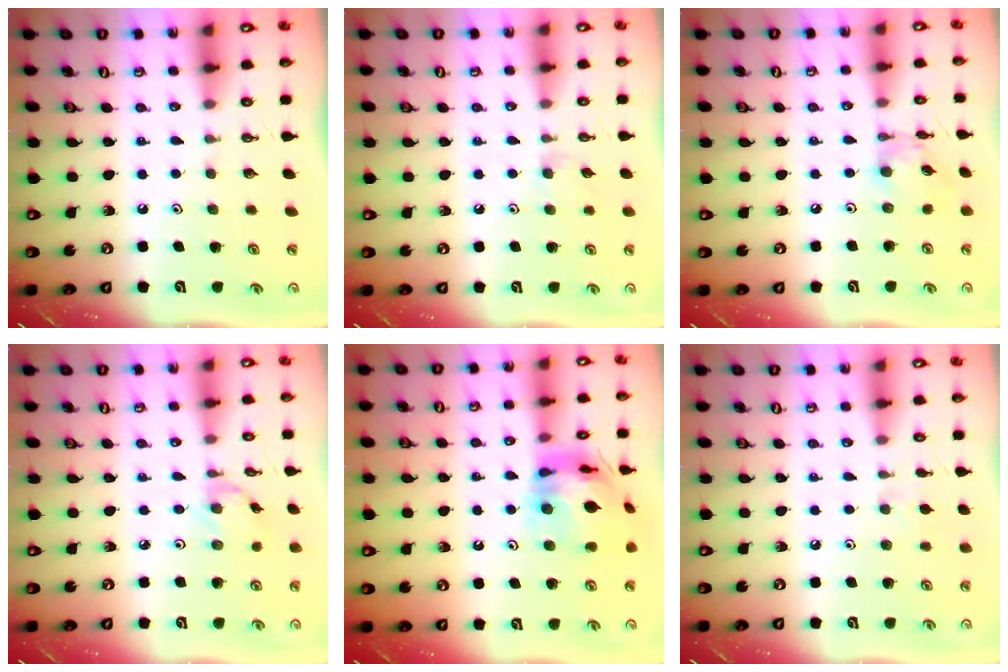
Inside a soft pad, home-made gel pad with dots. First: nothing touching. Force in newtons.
{"total": 4.1, "press": 4.1, "slide": 0.6}
{"total": 4.4, "press": 4.4, "slide": 0.3}
{"total": 0.9, "press": 0.8, "slide": 0.3}
{"total": 15.5, "press": 15.4, "slide": 2.1}
{"total": 6.1, "press": 6.1, "slide": 0.8}